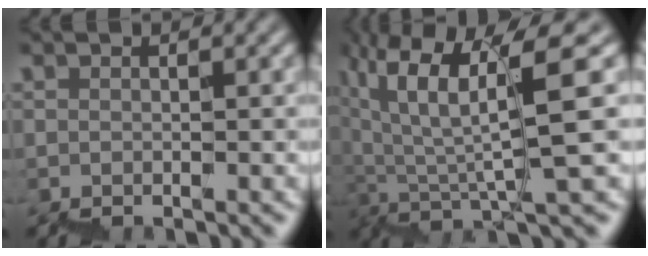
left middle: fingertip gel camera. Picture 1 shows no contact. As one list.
[{"total": 8.3, "force": [4.1, 0.9, 7.2], "torque": [-0.108, 0.012, 0.071]}]